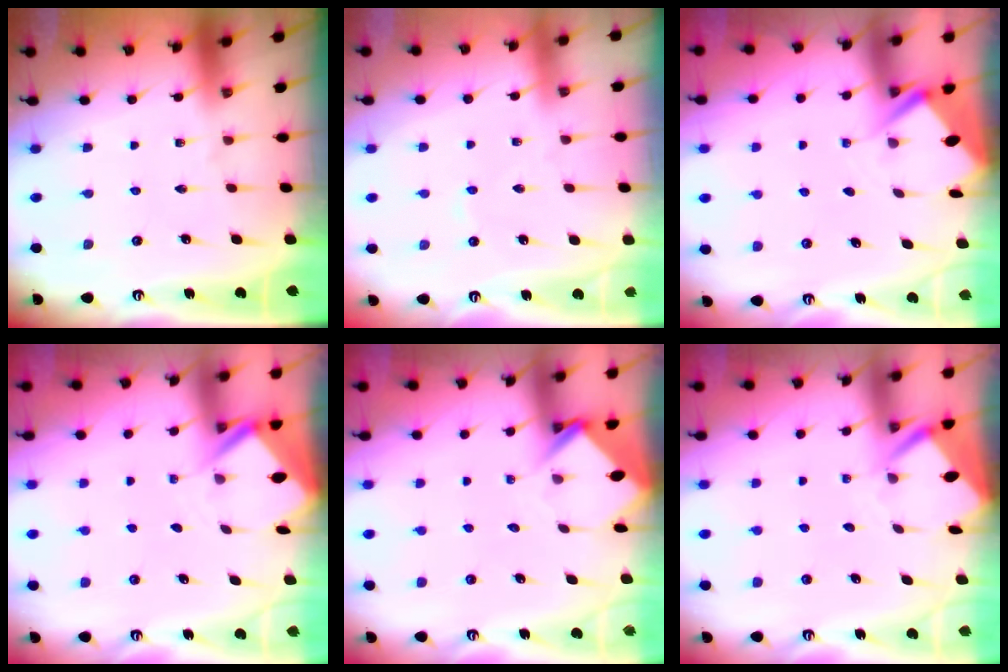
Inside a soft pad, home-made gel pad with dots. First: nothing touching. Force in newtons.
{"total": 2.0, "press": 2.0, "slide": 0.3}
{"total": 3.0, "press": 3.0, "slide": 0.4}
{"total": 3.0, "press": 3.0, "slide": 0.3}
{"total": 3.8, "press": 3.8, "slide": 0.2}
{"total": 3.9, "press": 3.8, "slide": 0.3}